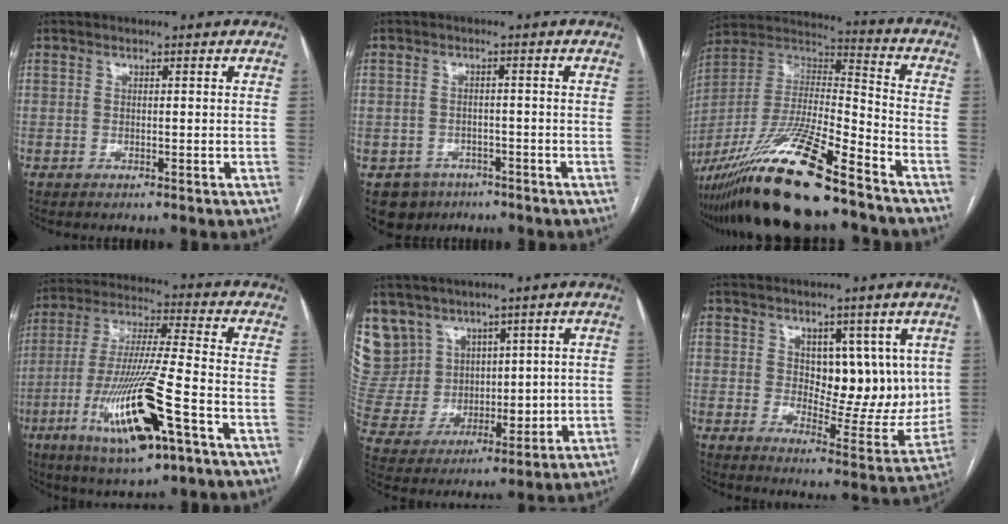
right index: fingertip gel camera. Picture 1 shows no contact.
{"total": 4.9, "force": [-3.0, 3.9, 0.2], "torque": [0.002, 0.009, -0.040]}
{"total": 23.2, "force": [-17.3, 1.7, 15.3], "torque": [-0.321, -0.038, -0.320]}
{"total": 17.7, "force": [-7.6, 1.5, 15.9], "torque": [-0.336, -0.029, -0.133]}
{"total": 12.1, "force": [7.8, 9.0, 1.8], "torque": [-0.061, 0.048, 0.181]}
{"total": 11.7, "force": [3.3, 5.9, 9.6], "torque": [-0.114, -0.003, 0.062]}